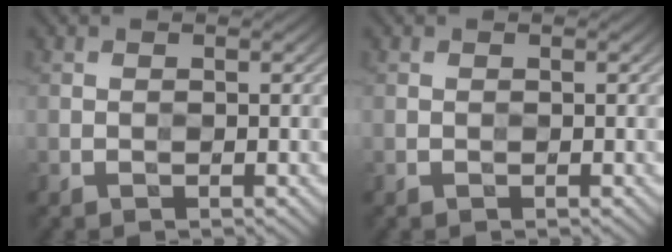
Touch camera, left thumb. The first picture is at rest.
{"total": 0.0}